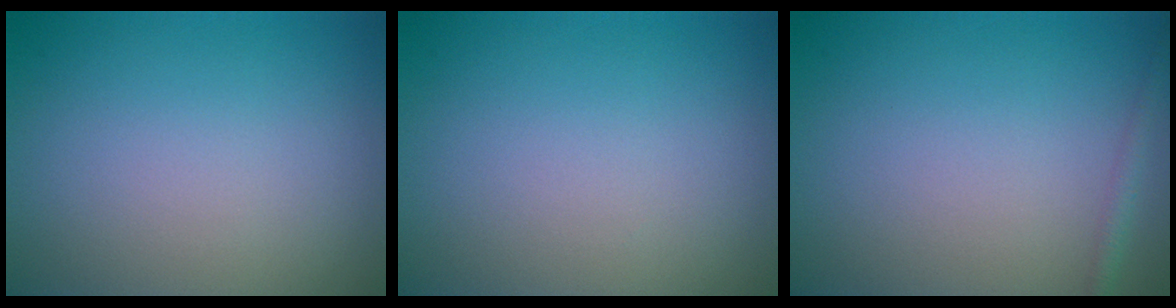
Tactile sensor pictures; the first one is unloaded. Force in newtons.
{"total": 0.0}
{"total": 1.1, "press": 1.1, "slide": 0.1}